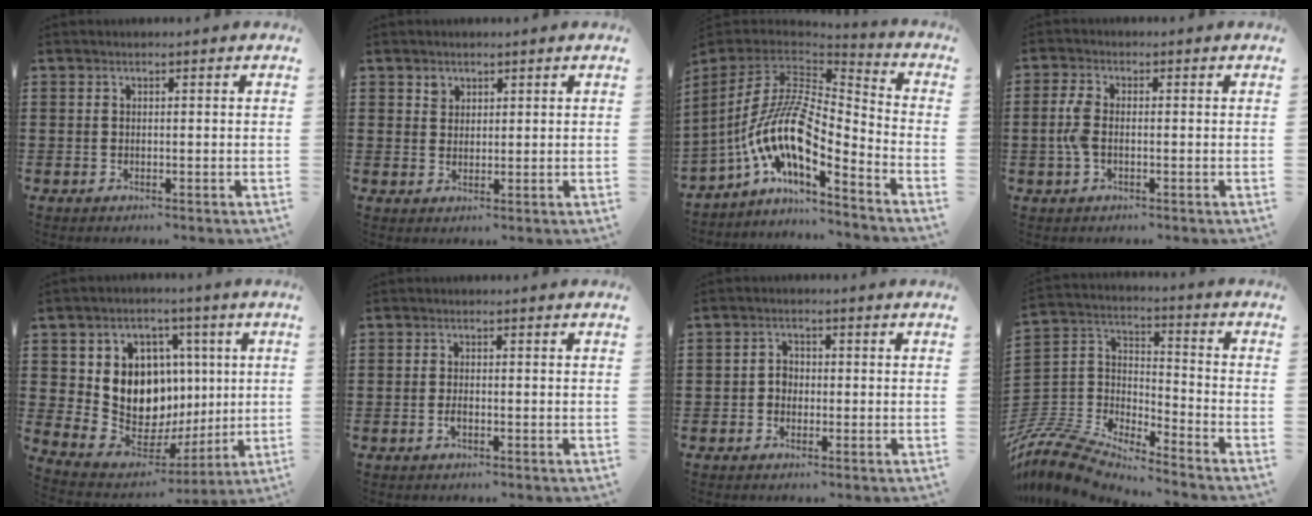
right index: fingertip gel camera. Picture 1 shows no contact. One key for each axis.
{"total": 1.8, "fx": 1.3, "fy": 1.3, "fz": 0.2, "tx": -0.008, "ty": 0.006, "tz": 0.025}
{"total": 13.9, "fx": -5.7, "fy": 5.4, "fz": 11.4, "tx": -0.269, "ty": -0.013, "tz": -0.127}
{"total": 3.6, "fx": -0.6, "fy": 1.6, "fz": 3.1, "tx": -0.086, "ty": -0.007, "tz": -0.019}
{"total": 11.3, "fx": 2.5, "fy": 9.9, "fz": 4.7, "tx": -0.110, "ty": -0.033, "tz": 0.052}
{"total": 1.1, "fx": -0.5, "fy": 0.4, "fz": 0.9, "tx": -0.018, "ty": -0.002, "tz": -0.008}
{"total": 1.9, "fx": -0.6, "fy": 1.6, "fz": 0.9, "tx": -0.021, "ty": 0.006, "tz": -0.013}
{"total": 8.2, "fx": -7.8, "fy": 1.8, "fz": 1.8, "tx": -0.074, "ty": -0.008, "tz": -0.167}